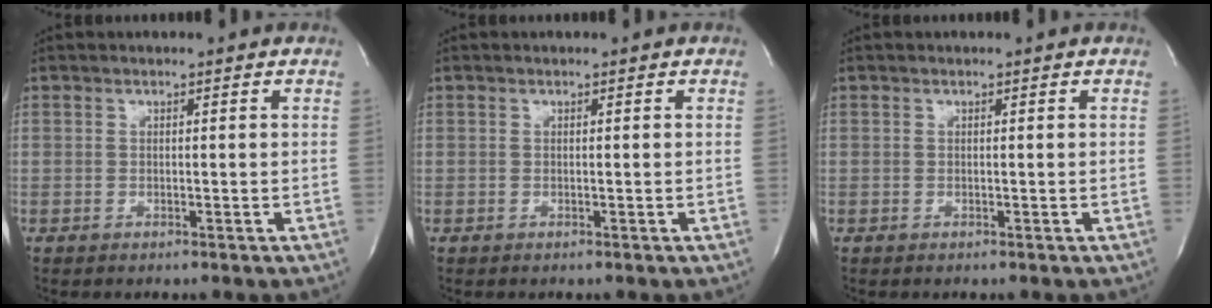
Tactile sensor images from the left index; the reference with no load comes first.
{"total": 0.0}
{"total": 0.0}